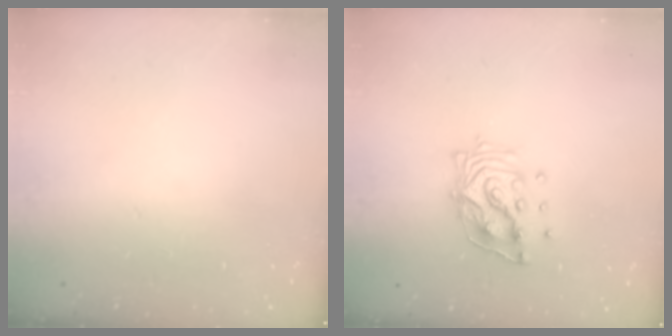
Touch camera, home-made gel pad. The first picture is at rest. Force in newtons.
{"total": 11.7, "press": 11.6, "slide": 1.4}